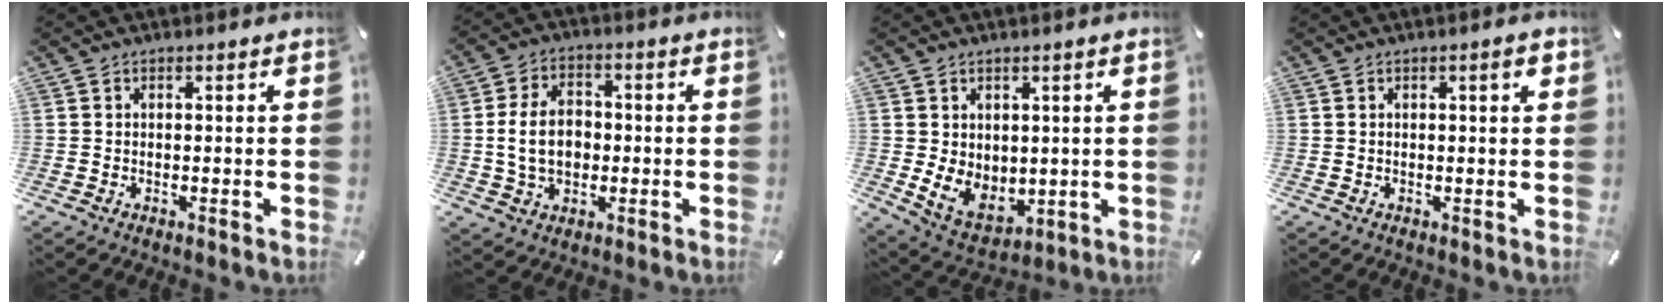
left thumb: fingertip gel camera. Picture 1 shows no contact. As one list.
[{"total": 9.7, "force": [-0.3, 7.3, 6.4], "torque": [-0.130, 0.006, -0.009]}, {"total": 8.0, "force": [1.2, 7.1, 3.6], "torque": [-0.060, -0.017, 0.028]}, {"total": 2.5, "force": [0.9, 0.4, 2.3], "torque": [-0.040, 0.001, 0.012]}]